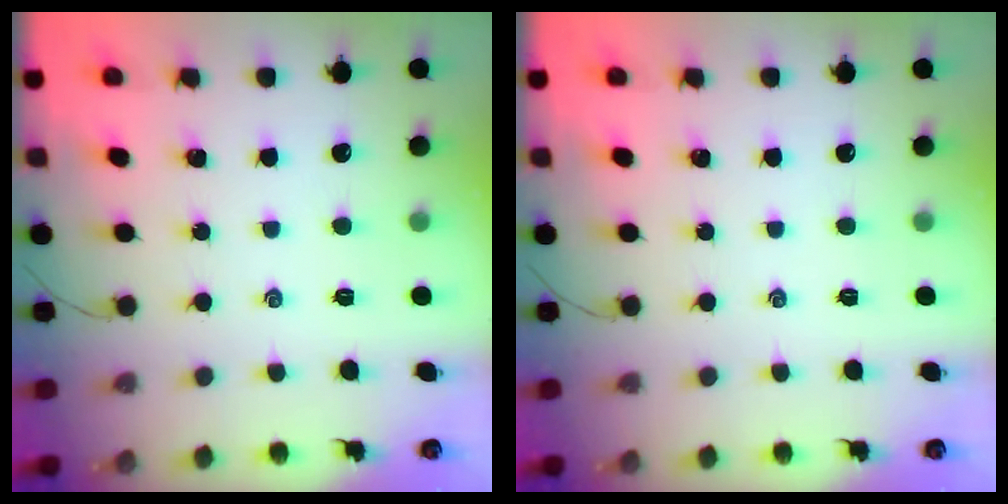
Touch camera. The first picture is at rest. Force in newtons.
{"total": 0.0}